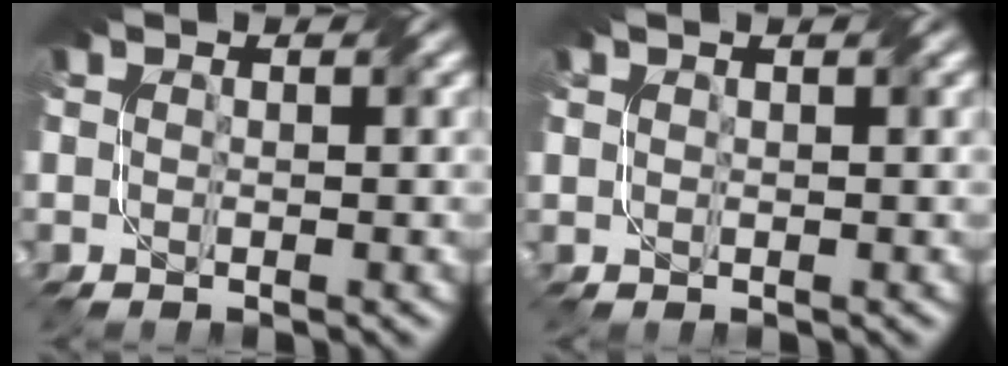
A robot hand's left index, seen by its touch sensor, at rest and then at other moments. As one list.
[{"total": 1.6, "force": [1.1, 0.5, 1.0], "torque": [-0.011, -0.002, 0.010]}]